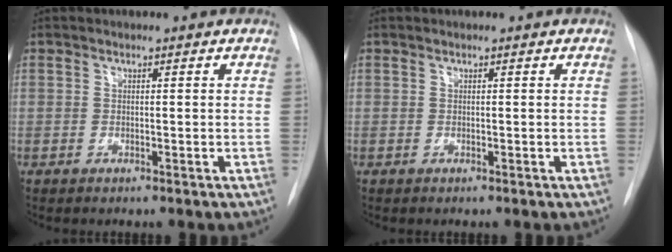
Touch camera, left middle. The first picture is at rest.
{"total": 0.0}